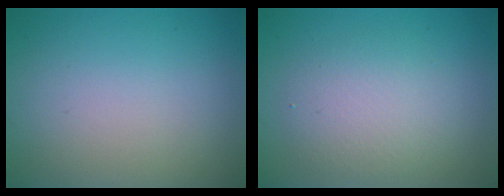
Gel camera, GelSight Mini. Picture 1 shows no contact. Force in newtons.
{"total": 3.7, "press": 3.6, "slide": 0.3}